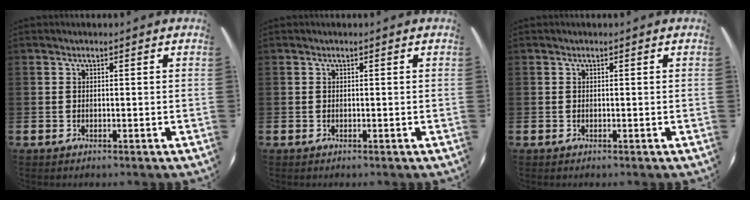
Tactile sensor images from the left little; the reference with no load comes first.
{"total": 0.0}
{"total": 0.0}